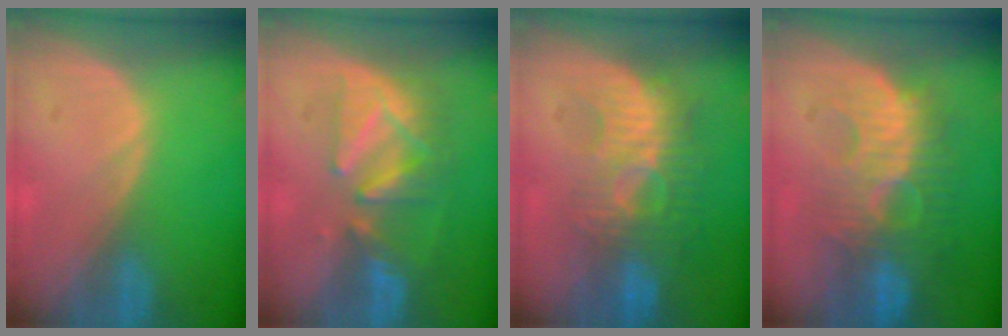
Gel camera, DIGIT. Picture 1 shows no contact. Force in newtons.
{"total": 8.2, "press": 7.5, "slide": 3.1}
{"total": 9.4, "press": 8.9, "slide": 2.9}
{"total": 10.6, "press": 9.9, "slide": 3.8}